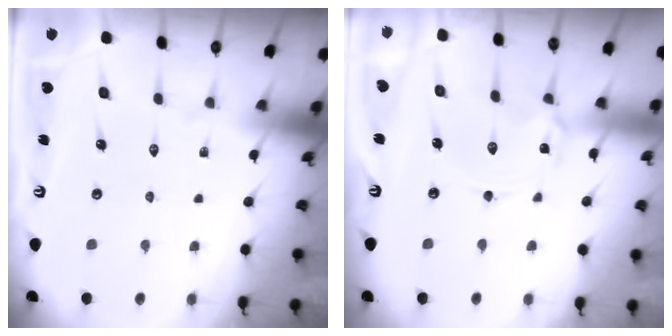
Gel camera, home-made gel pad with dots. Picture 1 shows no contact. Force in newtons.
{"total": 2.6, "press": 2.6, "slide": 0.3}